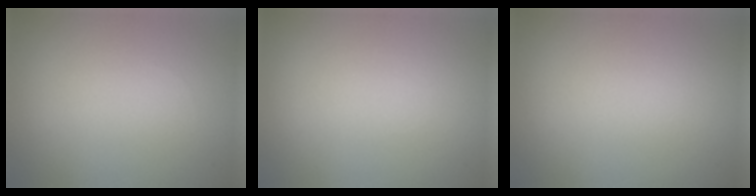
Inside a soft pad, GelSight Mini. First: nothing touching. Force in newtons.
{"total": 0.0}
{"total": 0.0}